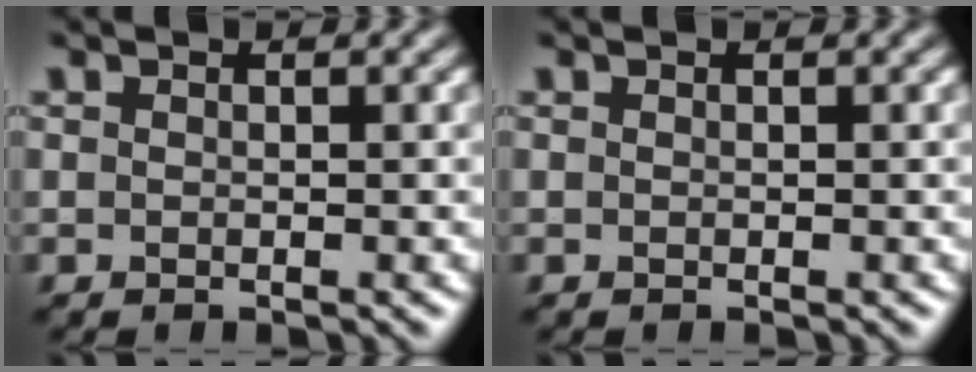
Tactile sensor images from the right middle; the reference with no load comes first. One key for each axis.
{"total": 0.0}